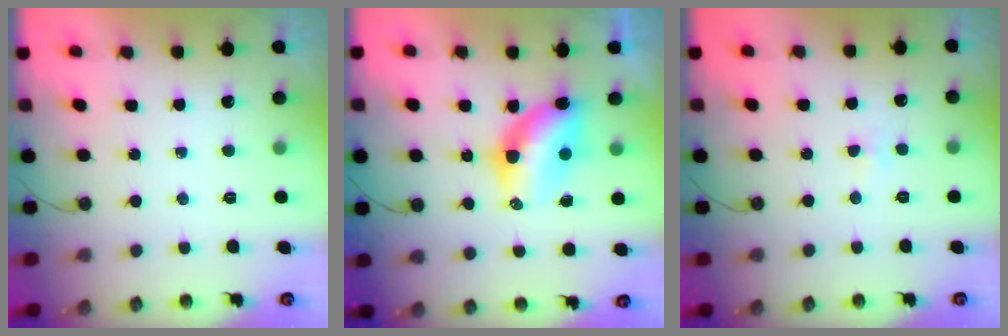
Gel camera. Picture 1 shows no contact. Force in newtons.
{"total": 8.6, "press": 8.5, "slide": 1.0}
{"total": 3.0, "press": 2.9, "slide": 0.6}